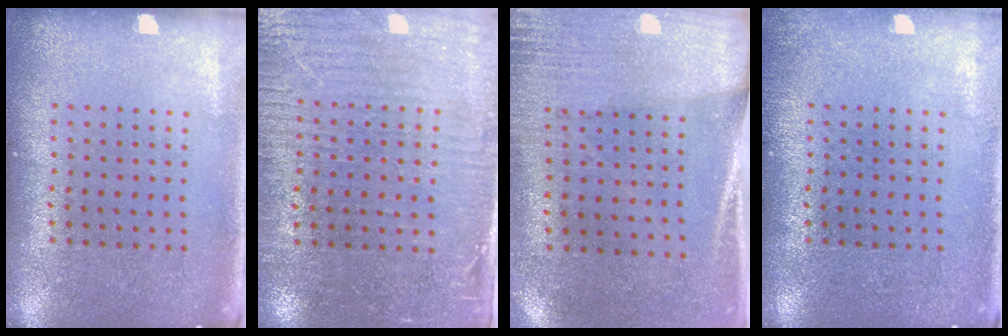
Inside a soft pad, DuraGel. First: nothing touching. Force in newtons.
{"total": 3.5, "press": 2.9, "slide": 1.8}
{"total": 2.7, "press": 2.4, "slide": 1.3}
{"total": 0.9, "press": 0.9, "slide": 0.2}